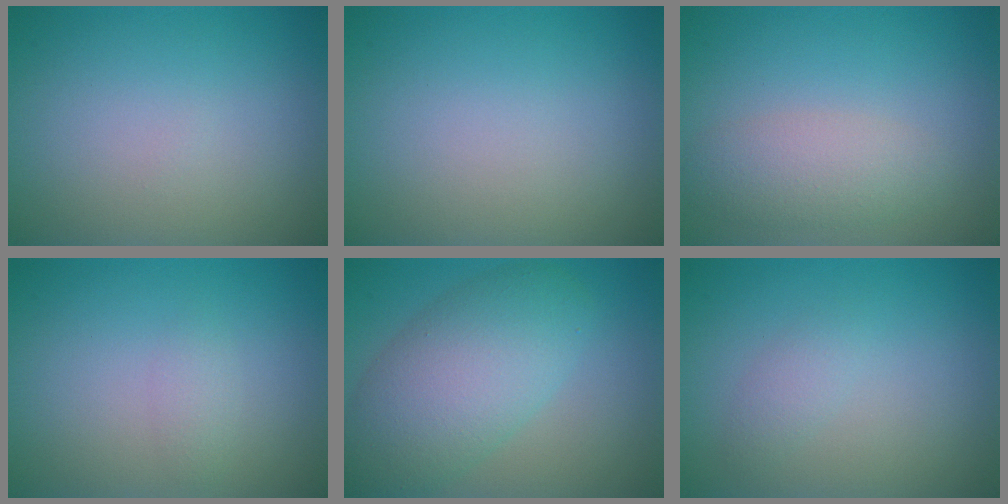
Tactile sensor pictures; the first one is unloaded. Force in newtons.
{"total": 0.0}
{"total": 3.1, "press": 3.1, "slide": 0.1}
{"total": 1.0, "press": 1.0, "slide": 0.0}
{"total": 7.6, "press": 7.6, "slide": 0.4}
{"total": 1.2, "press": 1.2, "slide": 0.0}